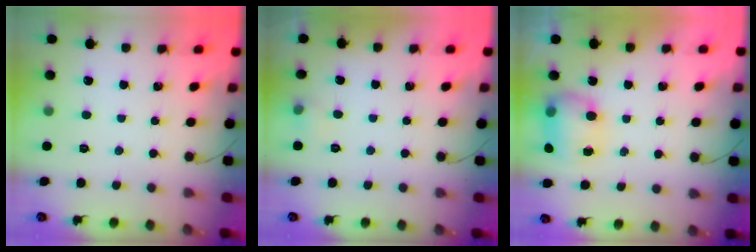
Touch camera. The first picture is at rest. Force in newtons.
{"total": 4.8, "press": 4.6, "slide": 1.5}
{"total": 8.0, "press": 8.0, "slide": 0.5}